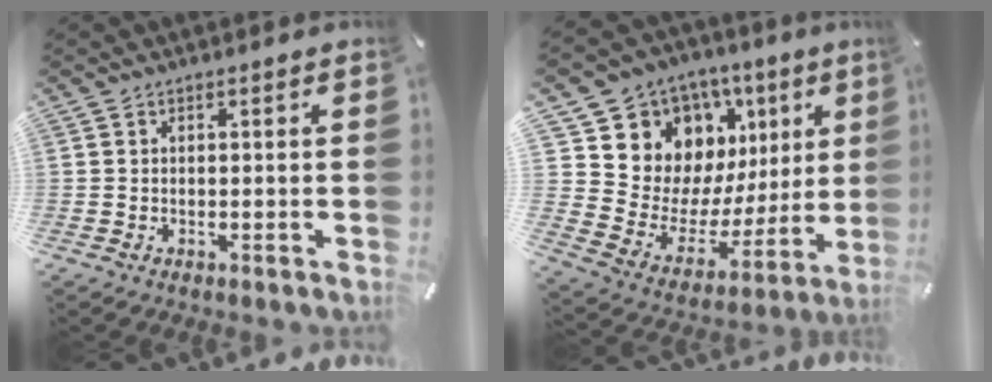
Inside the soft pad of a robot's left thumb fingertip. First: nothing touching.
{"total": 12.5, "force": [6.9, 10.1, 2.6], "torque": [-0.039, -0.088, 0.136]}